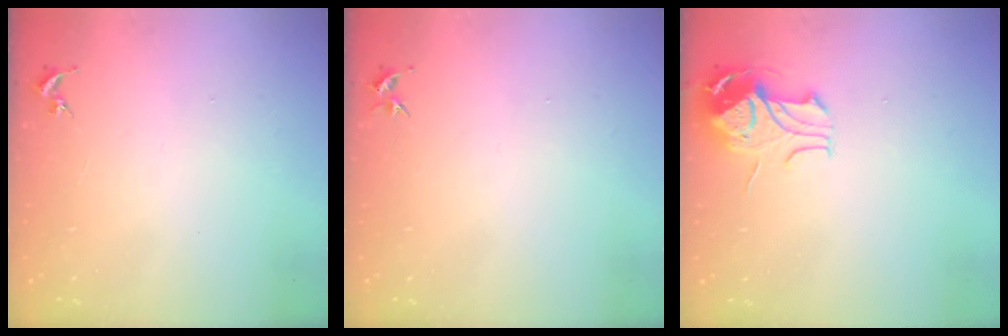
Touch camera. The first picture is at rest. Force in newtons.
{"total": 3.4, "press": 3.4, "slide": 0.4}
{"total": 9.9, "press": 9.8, "slide": 1.4}